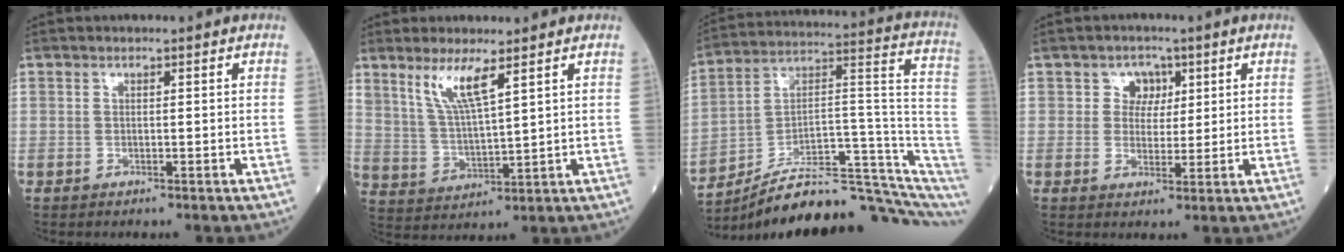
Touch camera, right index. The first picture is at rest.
{"total": 7.1, "force": [4.4, 0.6, 5.5], "torque": [-0.118, -0.007, 0.095]}
{"total": 21.5, "force": [-17.3, 3.0, 12.5], "torque": [-0.136, 0.059, -0.260]}
{"total": 3.6, "force": [1.4, 3.1, 1.1], "torque": [-0.008, 0.005, 0.018]}